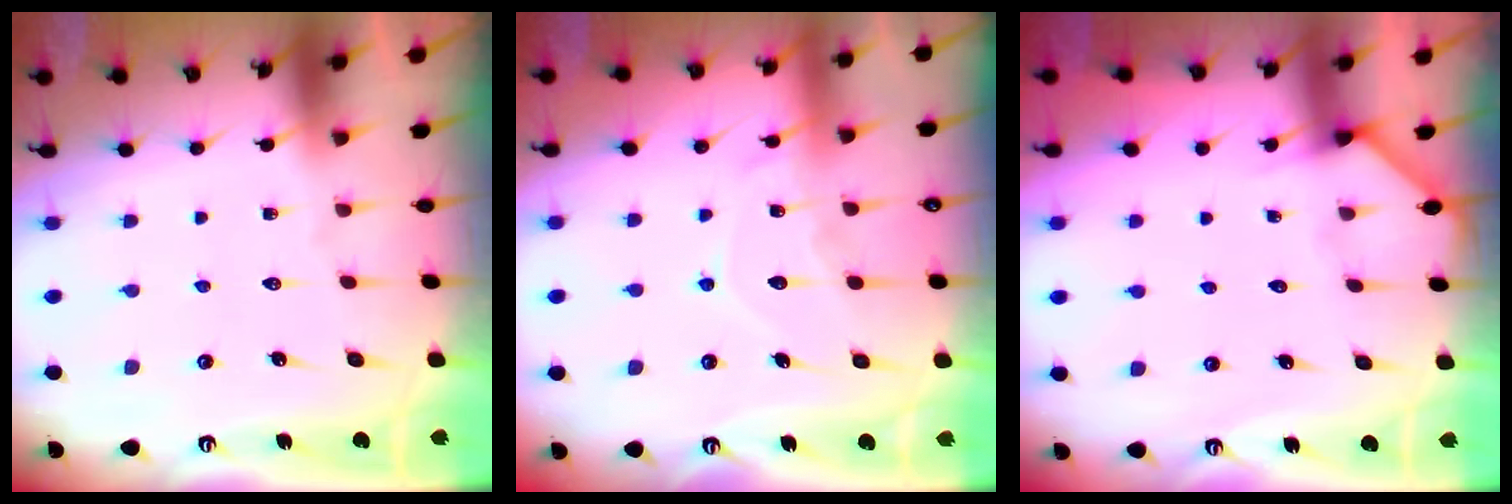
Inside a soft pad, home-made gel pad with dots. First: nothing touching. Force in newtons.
{"total": 10.7, "press": 10.6, "slide": 0.9}
{"total": 3.0, "press": 3.0, "slide": 0.2}